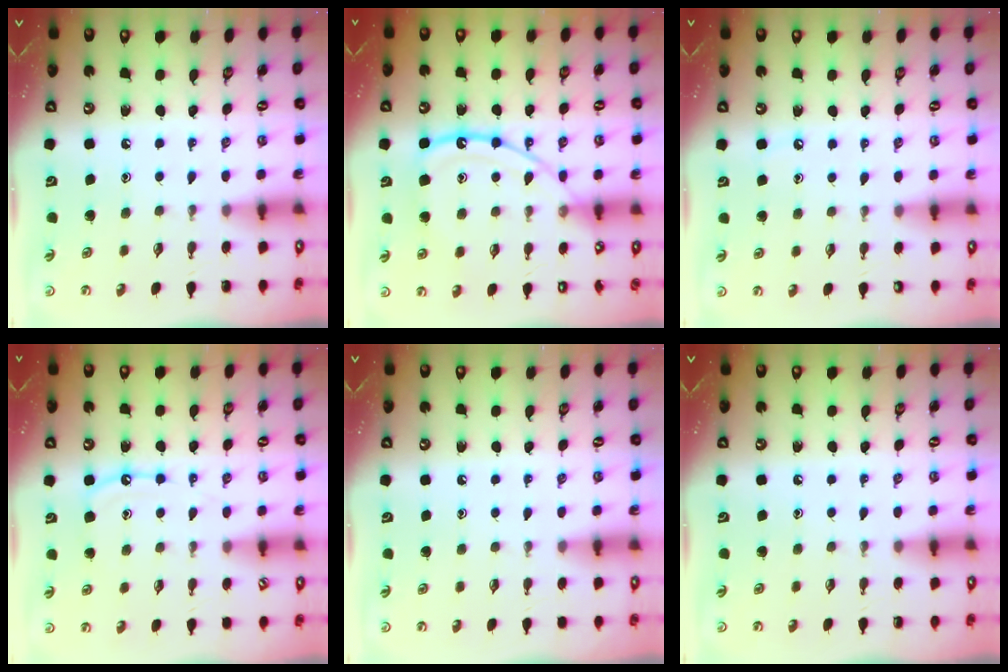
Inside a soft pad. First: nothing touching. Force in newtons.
{"total": 13.7, "press": 13.6, "slide": 1.2}
{"total": 2.7, "press": 2.7, "slide": 0.3}
{"total": 8.1, "press": 8.1, "slide": 0.8}
{"total": 1.9, "press": 1.9, "slide": 0.1}
{"total": 0.0}